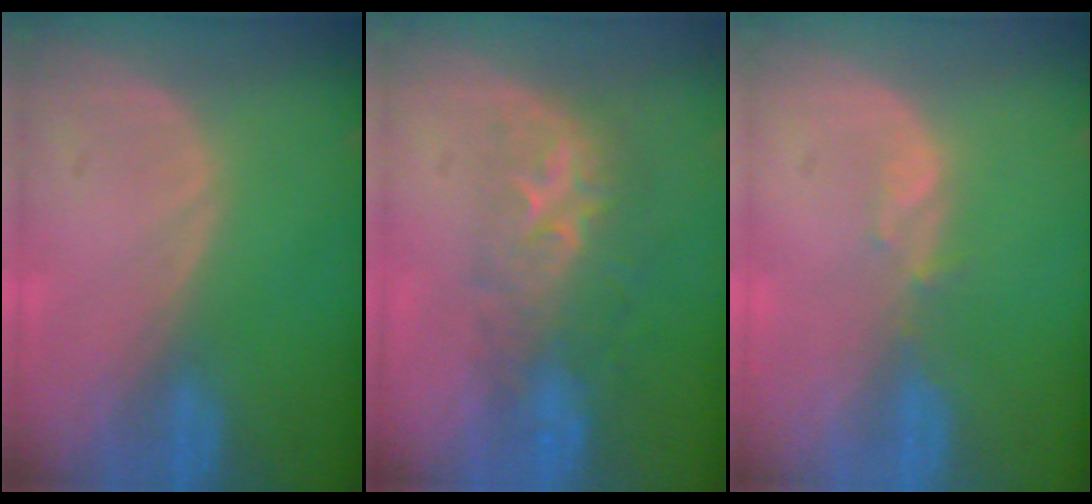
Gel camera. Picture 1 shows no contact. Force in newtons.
{"total": 8.2, "press": 7.4, "slide": 3.7}
{"total": 1.1, "press": 1.1, "slide": 0.2}